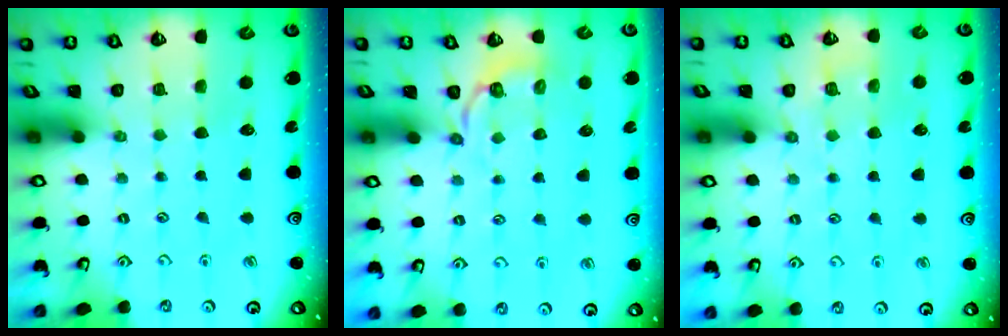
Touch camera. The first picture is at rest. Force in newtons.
{"total": 3.2, "press": 2.1, "slide": 2.4}
{"total": 4.3, "press": 4.2, "slide": 0.9}